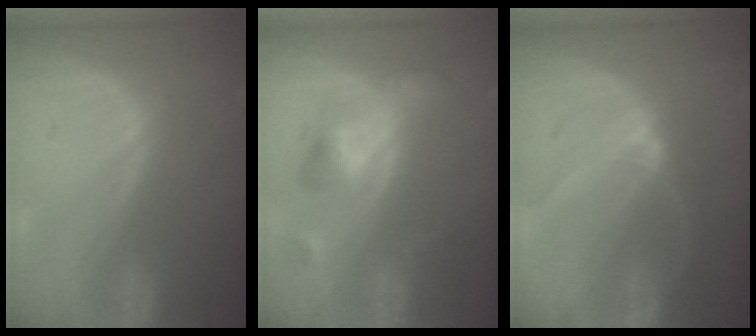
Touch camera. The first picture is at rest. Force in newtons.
{"total": 5.6, "press": 5.6, "slide": 0.2}
{"total": 6.2, "press": 5.6, "slide": 2.6}